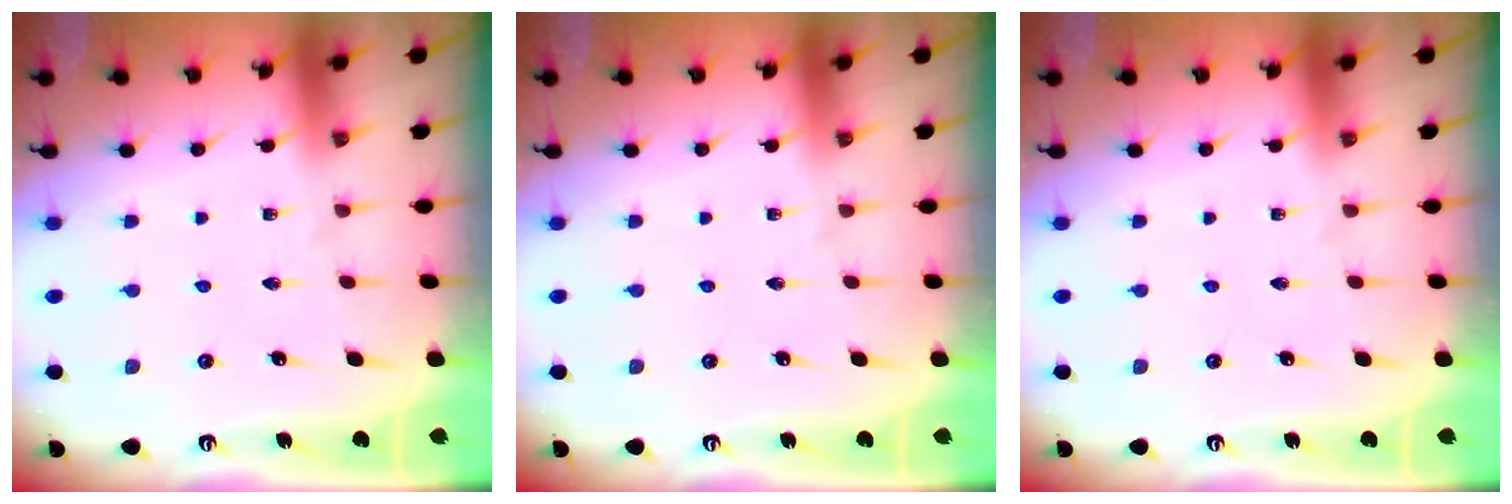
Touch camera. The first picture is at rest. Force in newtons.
{"total": 0.0}
{"total": 0.0}